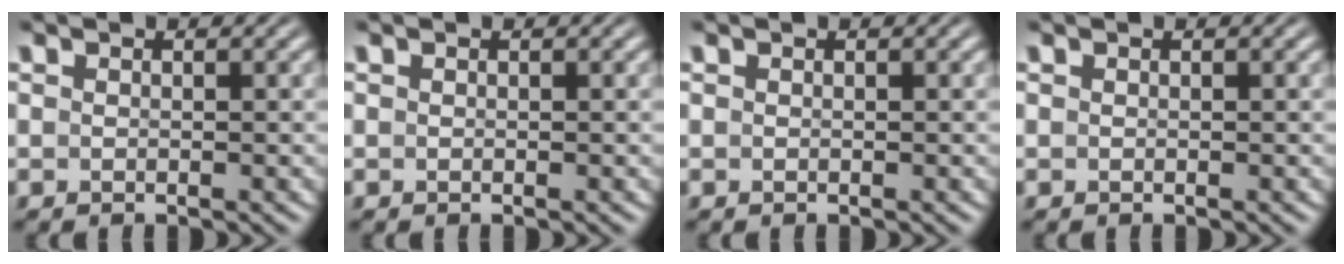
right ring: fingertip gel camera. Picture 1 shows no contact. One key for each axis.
{"total": 0.0}
{"total": 0.0}
{"total": 0.0}